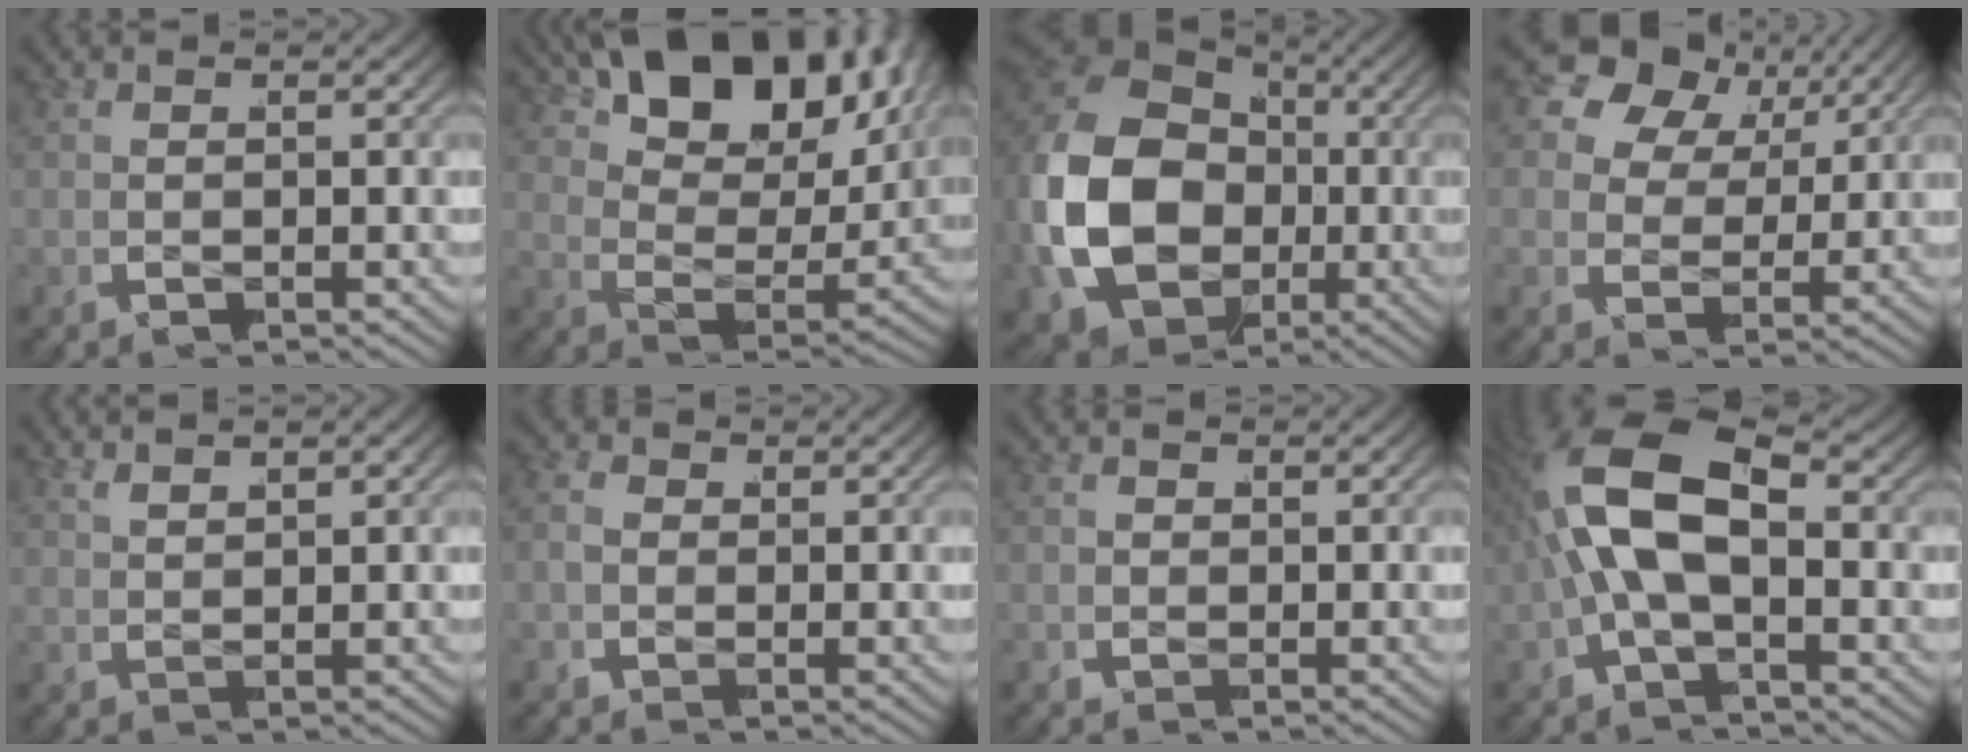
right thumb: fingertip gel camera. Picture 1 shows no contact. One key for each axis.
{"total": 15.0, "fx": 5.5, "fy": 8.3, "fz": 11.2, "tx": -0.200, "ty": 0.009, "tz": 0.079}
{"total": 18.5, "fx": -1.0, "fy": 14.2, "fz": 11.8, "tx": -0.305, "ty": -0.051, "tz": 0.002}
{"total": 8.9, "fx": 2.5, "fy": 6.2, "fz": 5.9, "tx": -0.117, "ty": -0.001, "tz": 0.039}
{"total": 1.3, "fx": 1.0, "fy": -0.8, "fz": 0.2, "tx": 0.007, "ty": 0.012, "tz": 0.020}
{"total": 2.2, "fx": -0.2, "fy": 1.9, "fz": 1.1, "tx": -0.028, "ty": -0.003, "tz": -0.007}
{"total": 1.0, "fx": -0.2, "fy": 1.0, "fz": 0.3, "tx": -0.006, "ty": -0.003, "tz": -0.006}
{"total": 11.4, "fx": -0.1, "fy": 6.6, "fz": 9.4, "tx": -0.217, "ty": -0.004, "tz": -0.007}